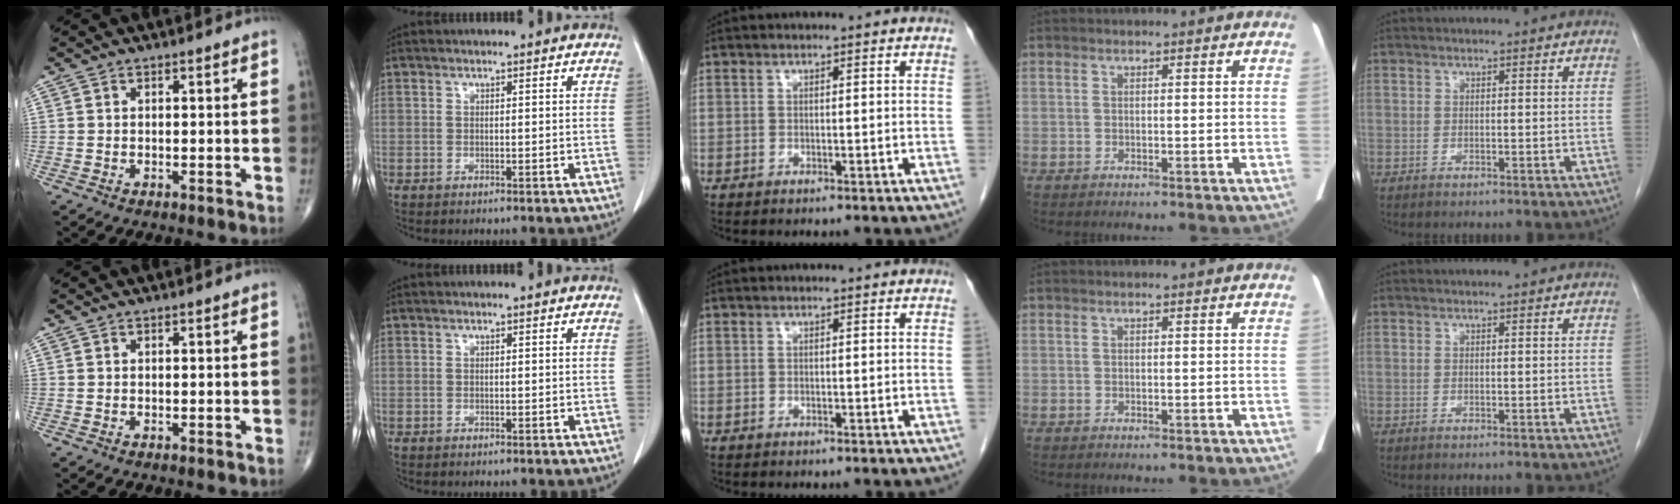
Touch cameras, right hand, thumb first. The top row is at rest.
{}